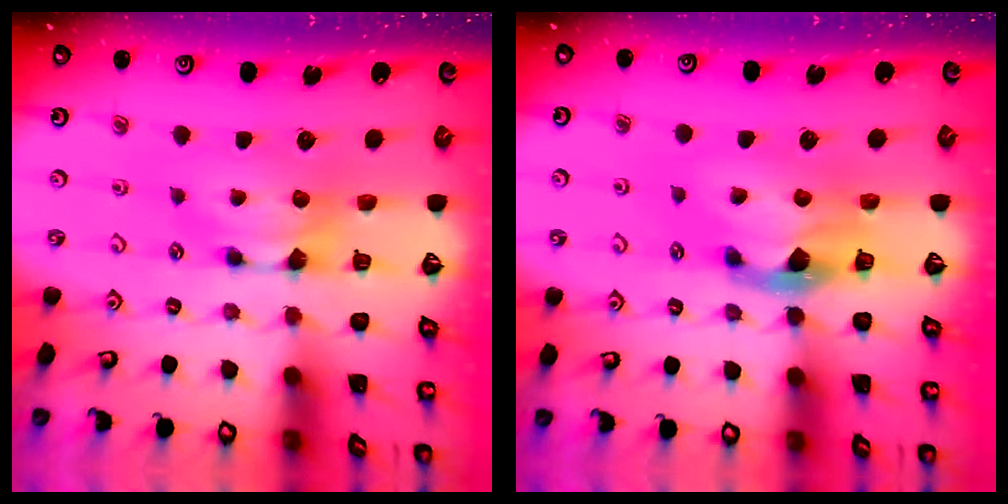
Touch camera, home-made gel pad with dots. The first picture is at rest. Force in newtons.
{"total": 2.8, "press": 2.5, "slide": 1.3}